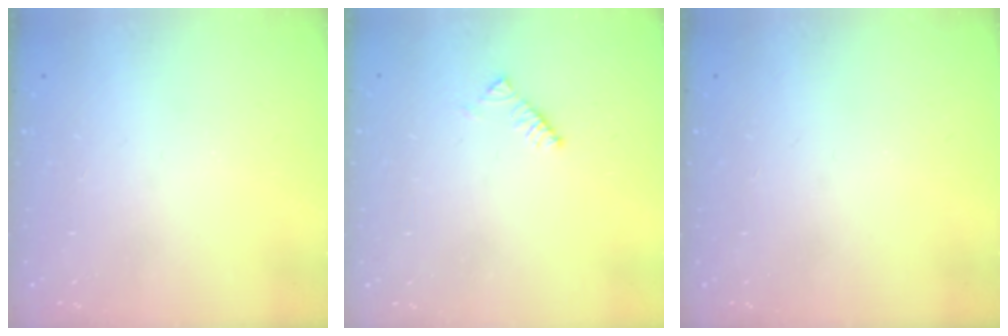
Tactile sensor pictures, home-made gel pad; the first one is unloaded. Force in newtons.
{"total": 2.9, "press": 2.9, "slide": 0.5}
{"total": 0.0}